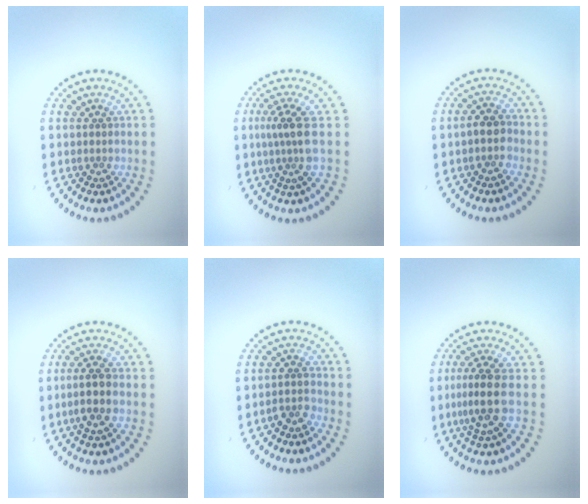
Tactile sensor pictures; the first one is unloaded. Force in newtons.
{"total": 3.2, "press": 2.2, "slide": 2.3}
{"total": 2.1, "press": 1.9, "slide": 0.9}
{"total": 2.5, "press": 2.3, "slide": 1.0}
{"total": 1.3, "press": 1.1, "slide": 0.7}
{"total": 3.3, "press": 2.7, "slide": 1.9}